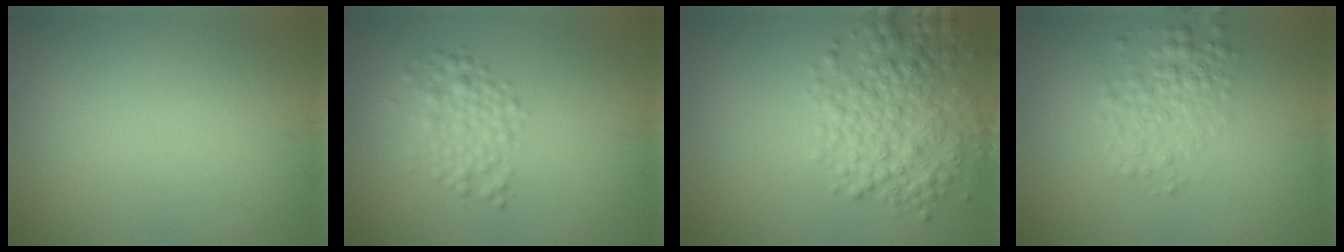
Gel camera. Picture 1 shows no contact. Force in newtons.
{"total": 2.9, "press": 2.9, "slide": 0.1}
{"total": 5.2, "press": 5.2, "slide": 0.2}
{"total": 2.9, "press": 2.9, "slide": 0.1}